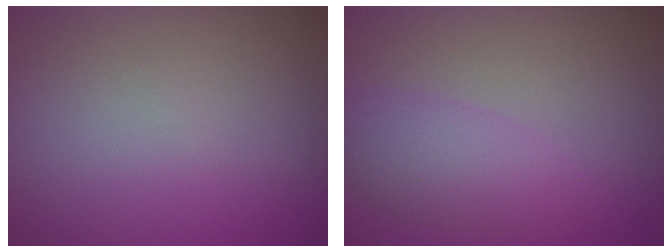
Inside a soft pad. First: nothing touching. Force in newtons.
{"total": 3.3, "press": 3.3, "slide": 0.1}